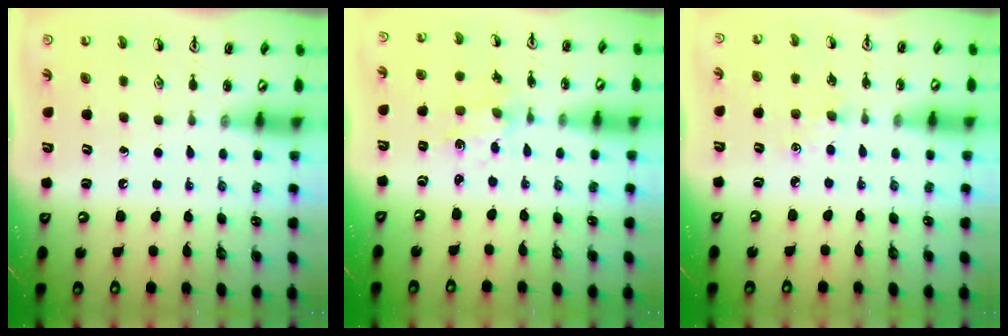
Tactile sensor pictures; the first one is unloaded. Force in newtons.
{"total": 1.9, "press": 1.9, "slide": 0.2}
{"total": 1.9, "press": 1.9, "slide": 0.3}